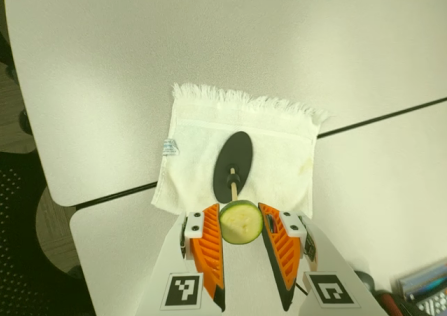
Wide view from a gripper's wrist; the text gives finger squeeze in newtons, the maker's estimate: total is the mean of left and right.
{"total": 8.6, "left": 8.2, "right": 8.9}